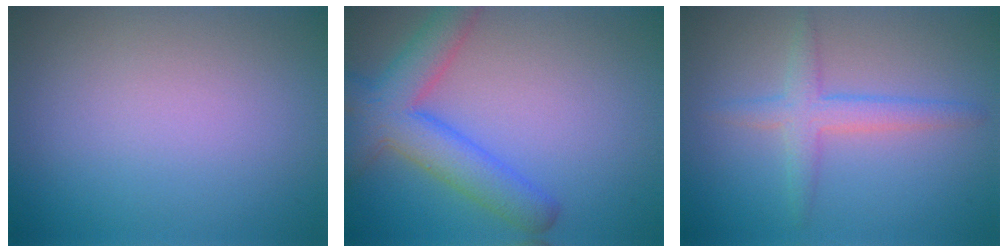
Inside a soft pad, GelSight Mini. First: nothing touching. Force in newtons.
{"total": 6.2, "press": 6.1, "slide": 0.4}
{"total": 2.7, "press": 2.7, "slide": 0.2}